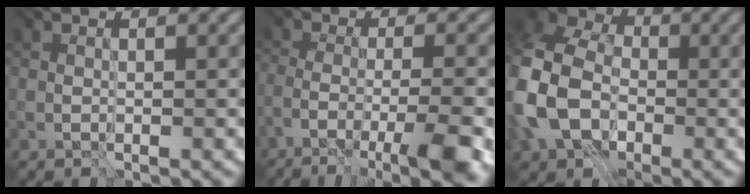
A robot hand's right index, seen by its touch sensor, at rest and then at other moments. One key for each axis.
{"total": 8.0, "fx": -5.1, "fy": 2.0, "fz": 5.9, "tx": -0.104, "ty": -0.017, "tz": -0.087}
{"total": 11.1, "fx": -1.7, "fy": 8.7, "fz": 6.7, "tx": -0.170, "ty": -0.019, "tz": -0.038}